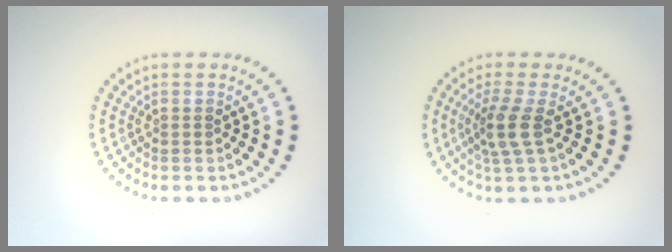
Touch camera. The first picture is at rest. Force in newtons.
{"total": 2.6, "press": 2.1, "slide": 1.6}